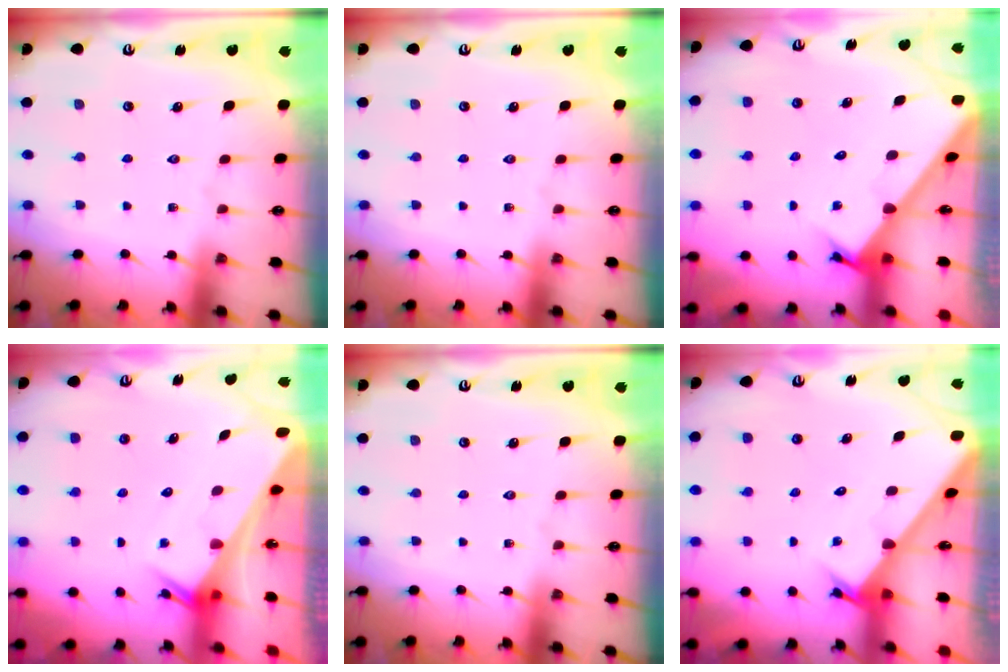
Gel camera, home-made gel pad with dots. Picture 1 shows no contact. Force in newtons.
{"total": 0.0}
{"total": 2.4, "press": 2.4, "slide": 0.2}
{"total": 2.4, "press": 2.4, "slide": 0.2}
{"total": 0.0}
{"total": 2.2, "press": 2.2, "slide": 0.1}